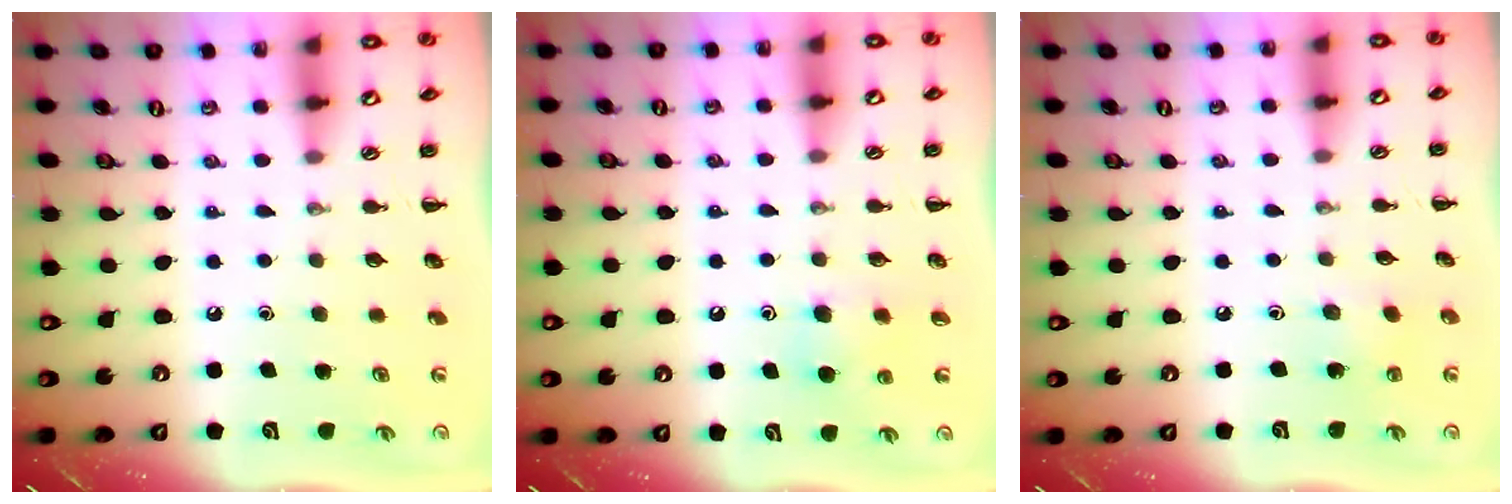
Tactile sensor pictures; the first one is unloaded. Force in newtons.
{"total": 5.2, "press": 5.0, "slide": 1.4}
{"total": 2.2, "press": 2.1, "slide": 0.7}